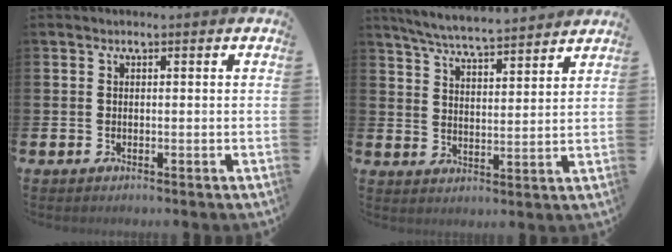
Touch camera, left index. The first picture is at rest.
{"total": 6.0, "force": [5.9, 0.0, 1.2], "torque": [-0.048, -0.038, 0.103]}